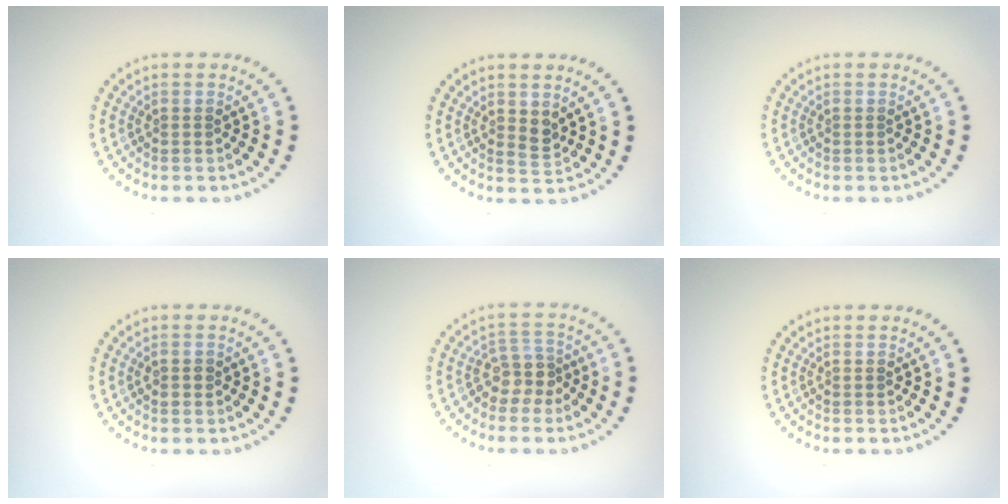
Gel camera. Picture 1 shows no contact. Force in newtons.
{"total": 1.2, "press": 1.1, "slide": 0.5}
{"total": 0.0}
{"total": 0.8, "press": 0.8, "slide": 0.1}
{"total": 2.5, "press": 2.0, "slide": 1.4}
{"total": 0.0}